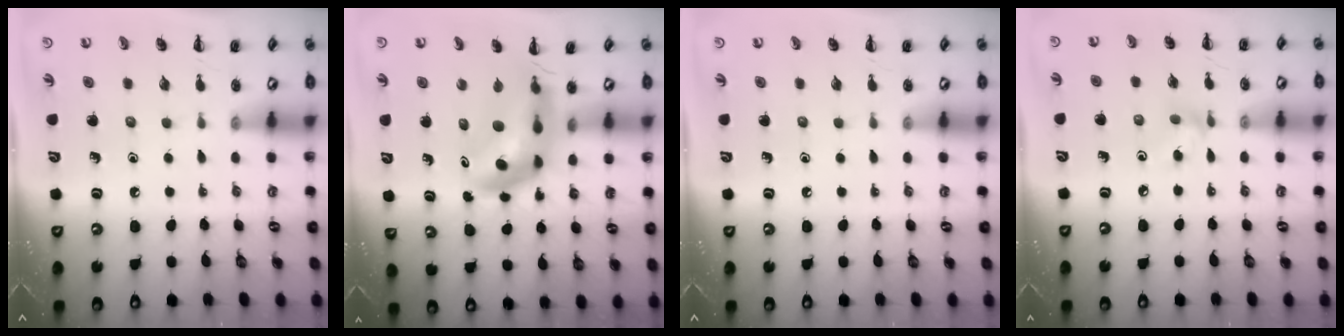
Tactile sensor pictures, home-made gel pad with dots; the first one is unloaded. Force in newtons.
{"total": 9.4, "press": 8.9, "slide": 3.1}
{"total": 0.0}
{"total": 5.2, "press": 5.1, "slide": 1.0}